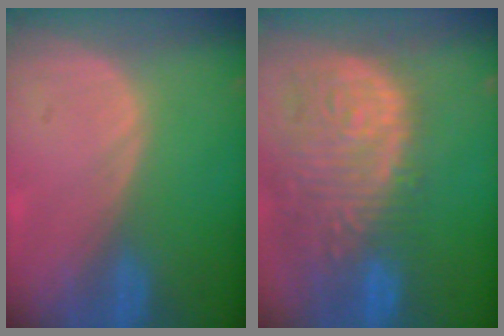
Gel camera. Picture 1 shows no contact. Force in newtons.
{"total": 14.5, "press": 11.9, "slide": 8.2}